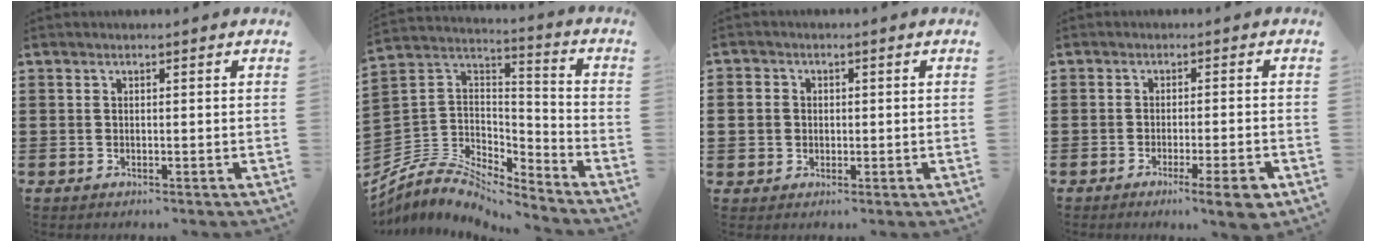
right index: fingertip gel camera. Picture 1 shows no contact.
{"total": 6.1, "force": [-5.0, 3.1, 1.6], "torque": [-0.058, -0.003, -0.104]}
{"total": 2.8, "force": [0.0, 2.8, 0.6], "torque": [-0.022, 0.010, -0.003]}
{"total": 4.5, "force": [-2.5, 0.3, 3.7], "torque": [-0.056, -0.009, -0.039]}